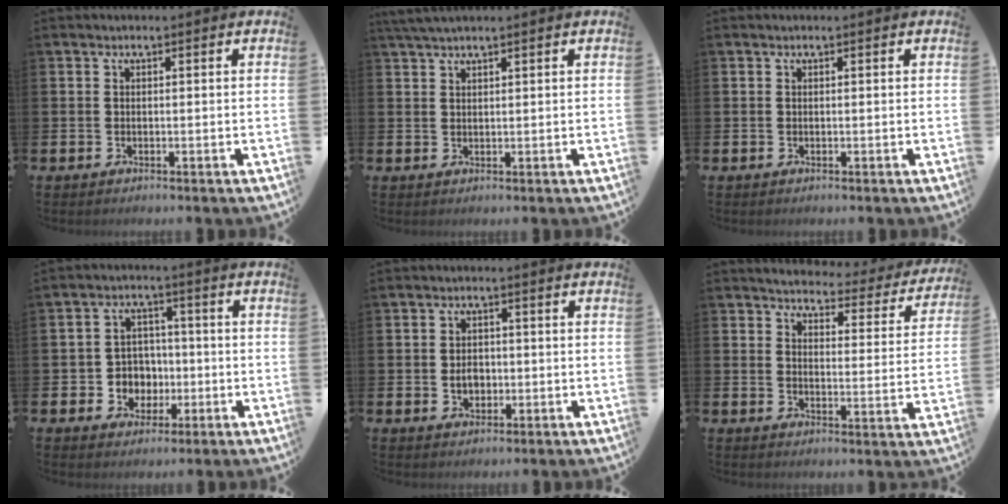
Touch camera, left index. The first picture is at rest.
{"total": 2.3, "force": [2.0, 0.1, 1.2], "torque": [-0.029, 0.002, 0.037]}
{"total": 0.0}
{"total": 4.6, "force": [-0.4, 4.5, 0.8], "torque": [-0.031, 0.005, -0.013]}
{"total": 2.6, "force": [-0.4, 2.0, 1.5], "torque": [-0.013, -0.002, -0.014]}
{"total": 3.4, "force": [3.2, 0.9, 0.6], "torque": [-0.025, -0.032, 0.046]}